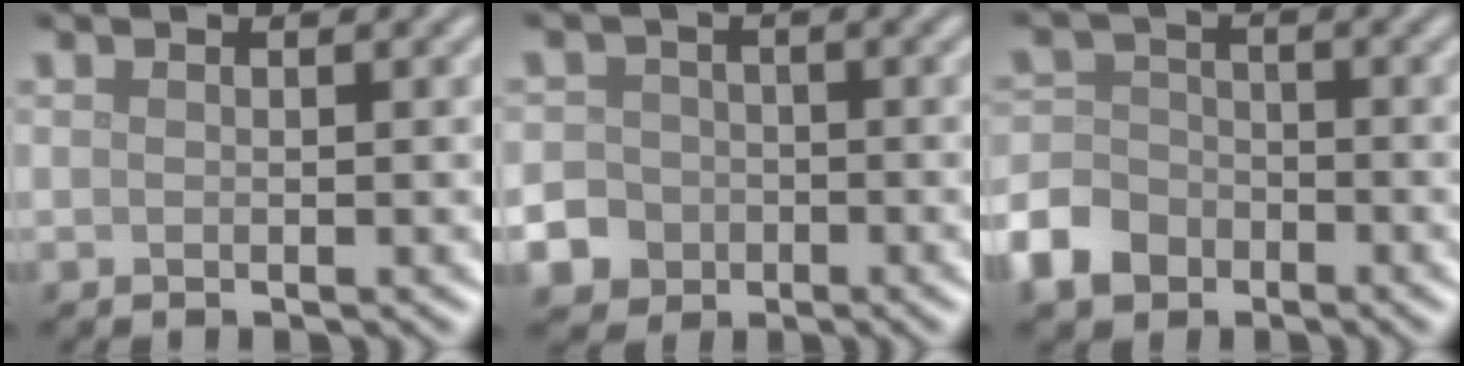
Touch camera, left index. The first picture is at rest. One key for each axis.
{"total": 9.3, "fx": -4.4, "fy": 8.0, "fz": 1.9, "tx": -0.050, "ty": -0.030, "tz": -0.099}
{"total": 5.6, "fx": -3.3, "fy": 4.0, "fz": 2.0, "tx": -0.045, "ty": -0.007, "tz": -0.075}